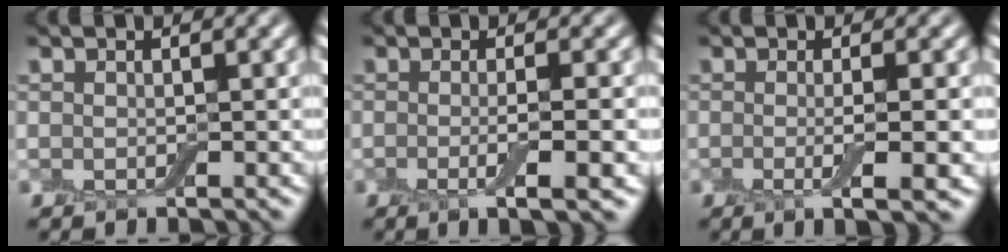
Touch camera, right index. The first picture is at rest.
{"total": 3.7, "force": [-0.8, 0.8, 3.6], "torque": [-0.055, -0.009, -0.014]}
{"total": 3.8, "force": [-0.6, 0.8, 3.6], "torque": [-0.055, -0.010, -0.009]}